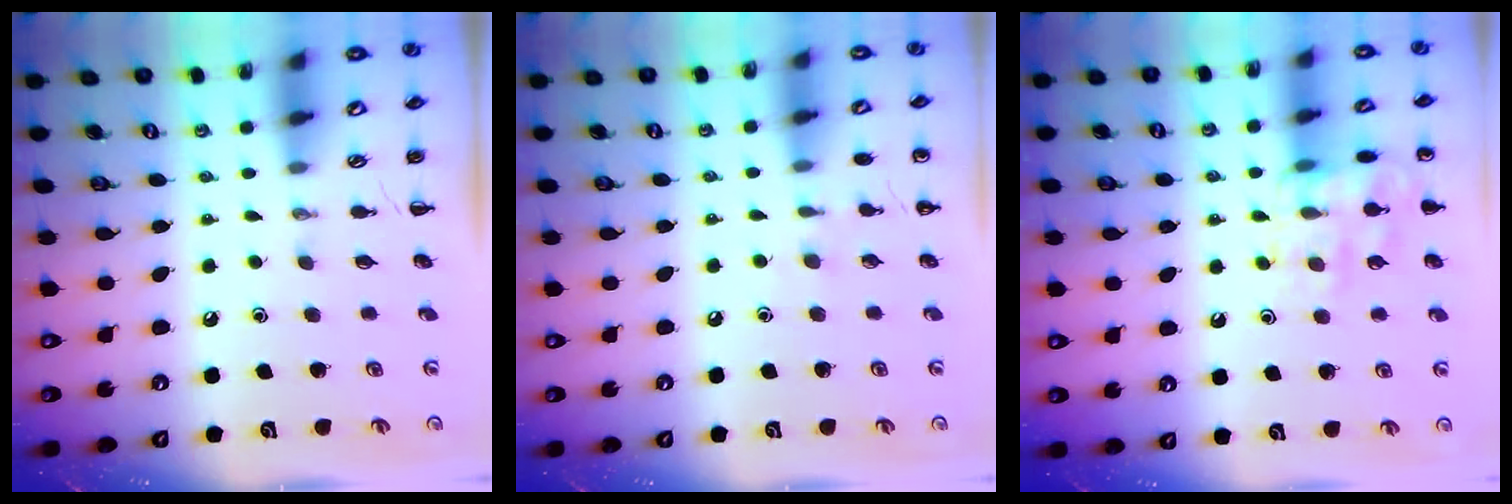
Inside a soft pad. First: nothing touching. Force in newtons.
{"total": 5.1, "press": 4.8, "slide": 1.7}
{"total": 12.2, "press": 12.2, "slide": 0.5}